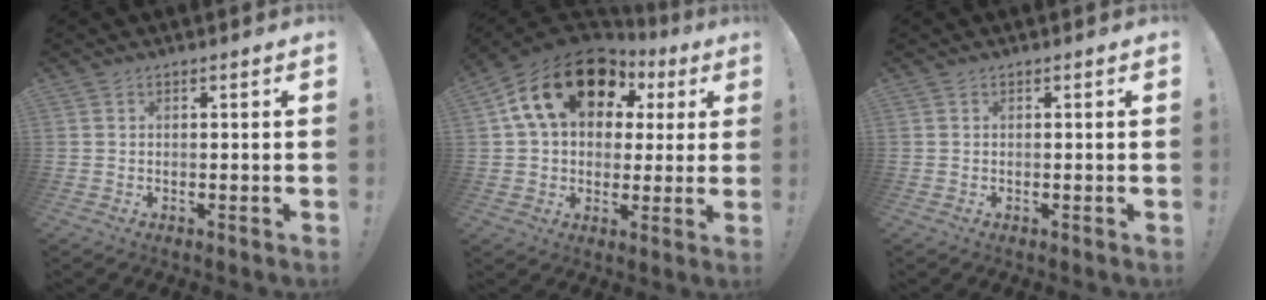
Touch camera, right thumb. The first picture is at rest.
{"total": 20.6, "force": [8.8, 13.2, 13.1], "torque": [-0.212, -0.022, 0.159]}
{"total": 0.0}